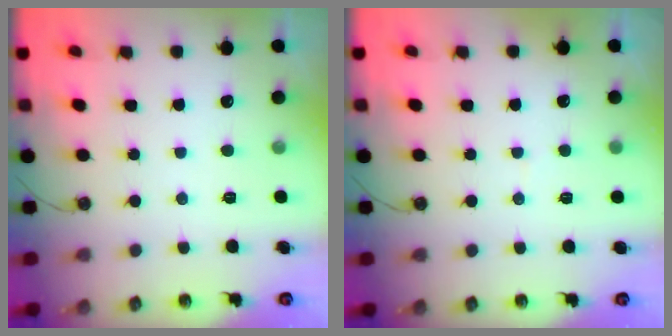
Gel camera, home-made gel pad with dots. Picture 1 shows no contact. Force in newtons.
{"total": 2.8, "press": 2.8, "slide": 0.3}